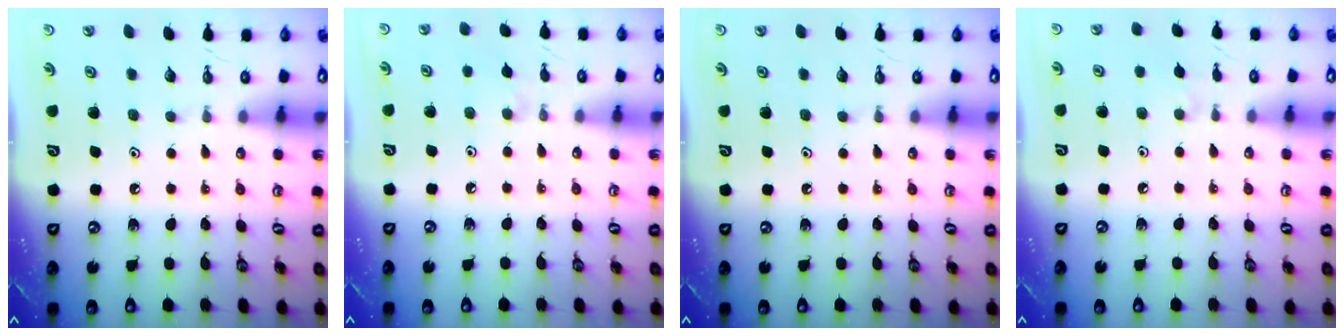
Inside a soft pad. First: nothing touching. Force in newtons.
{"total": 3.5, "press": 3.5, "slide": 0.5}
{"total": 0.0}
{"total": 2.5, "press": 2.4, "slide": 0.5}